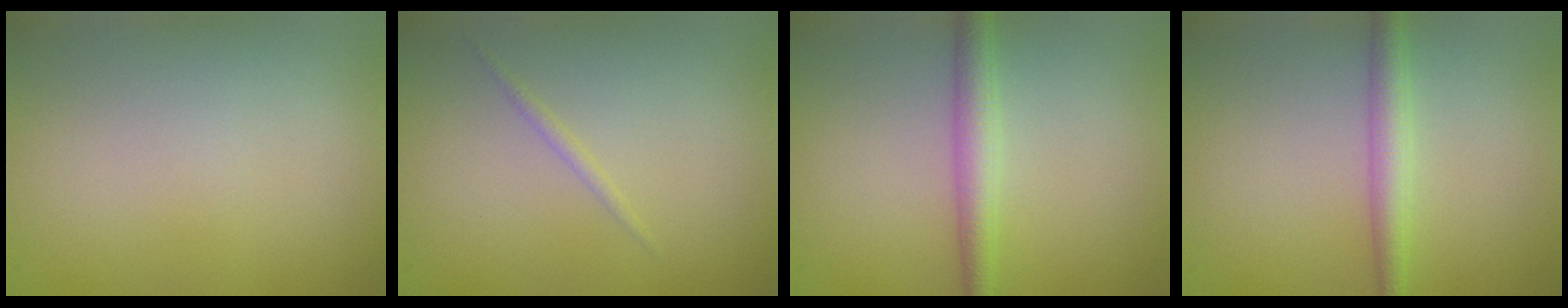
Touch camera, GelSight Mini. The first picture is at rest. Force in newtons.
{"total": 0.6, "press": 0.6, "slide": 0.0}
{"total": 2.7, "press": 2.7, "slide": 0.1}
{"total": 2.5, "press": 2.5, "slide": 0.1}